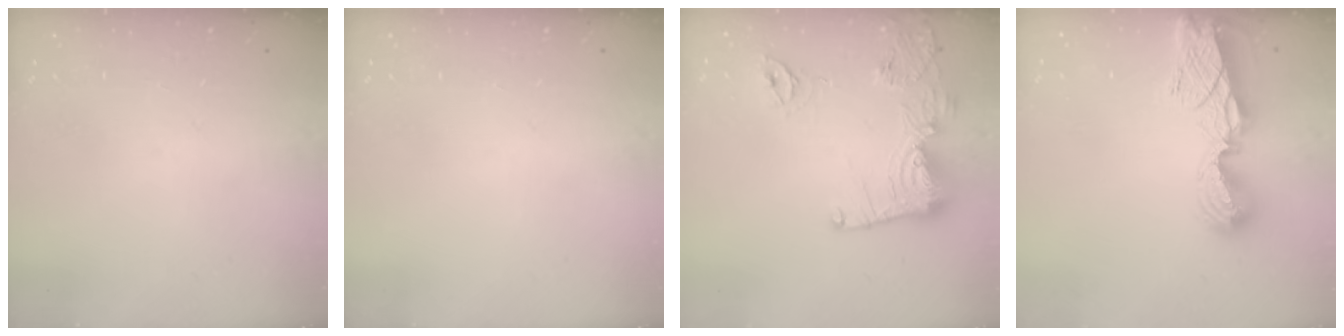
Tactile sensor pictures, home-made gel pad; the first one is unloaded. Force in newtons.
{"total": 0.0}
{"total": 14.3, "press": 14.2, "slide": 1.4}
{"total": 9.7, "press": 9.7, "slide": 0.9}